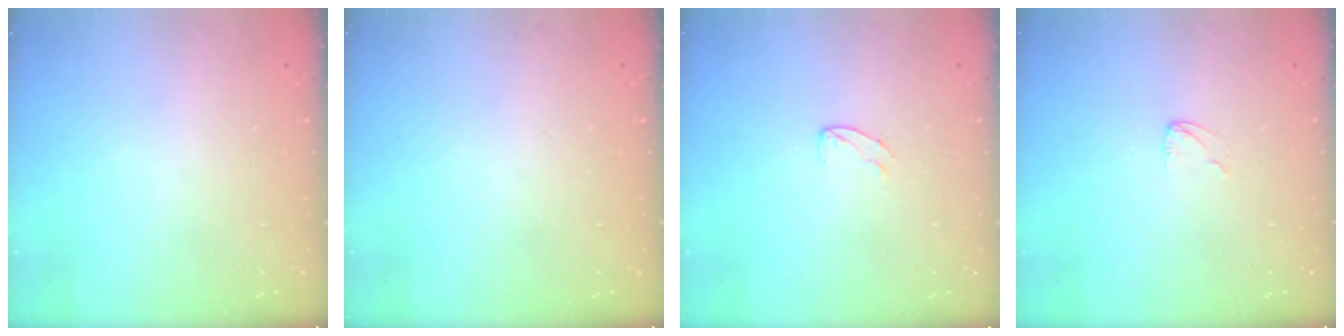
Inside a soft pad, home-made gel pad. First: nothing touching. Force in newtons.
{"total": 0.0}
{"total": 3.9, "press": 3.9, "slide": 0.3}
{"total": 3.1, "press": 3.1, "slide": 0.2}